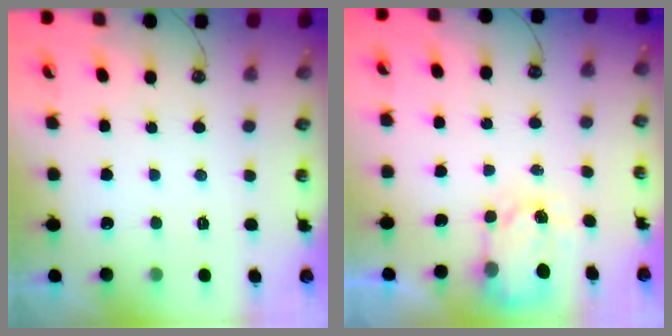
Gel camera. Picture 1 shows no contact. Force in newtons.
{"total": 4.3, "press": 4.3, "slide": 0.5}